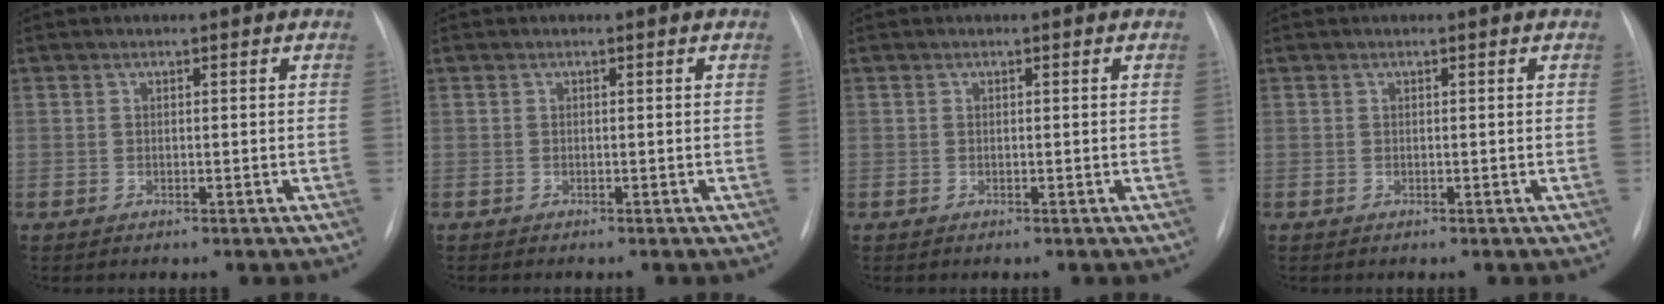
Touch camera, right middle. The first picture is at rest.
{"total": 0.0}
{"total": 0.0}
{"total": 0.0}